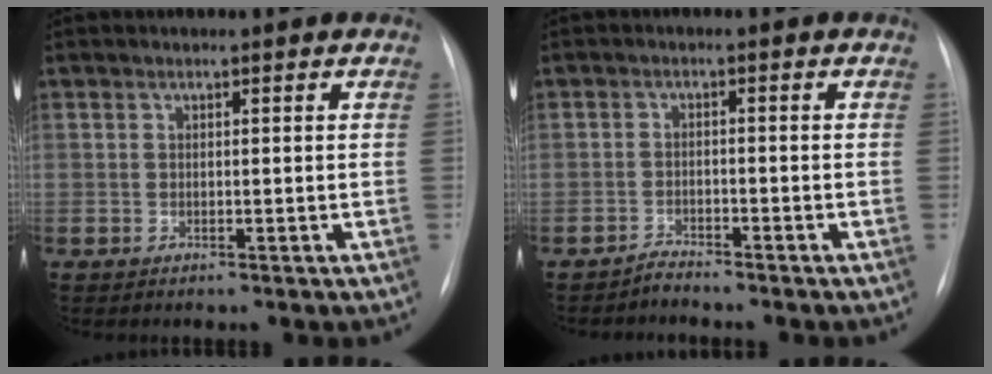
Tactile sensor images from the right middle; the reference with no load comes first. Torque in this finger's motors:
{"motor_torque": [-0.31, 0.04, -0.06, -0.02]}